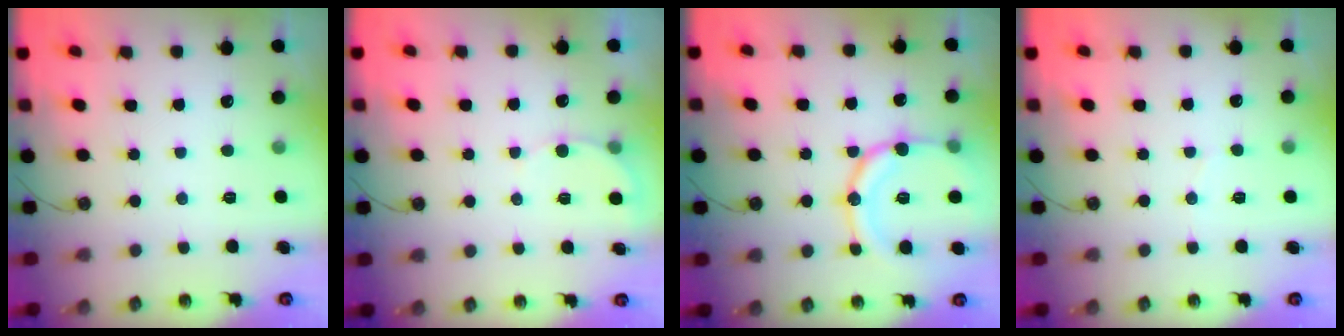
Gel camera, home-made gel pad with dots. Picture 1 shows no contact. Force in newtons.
{"total": 4.9, "press": 4.8, "slide": 0.4}
{"total": 17.2, "press": 16.9, "slide": 3.6}
{"total": 2.2, "press": 2.2, "slide": 0.2}